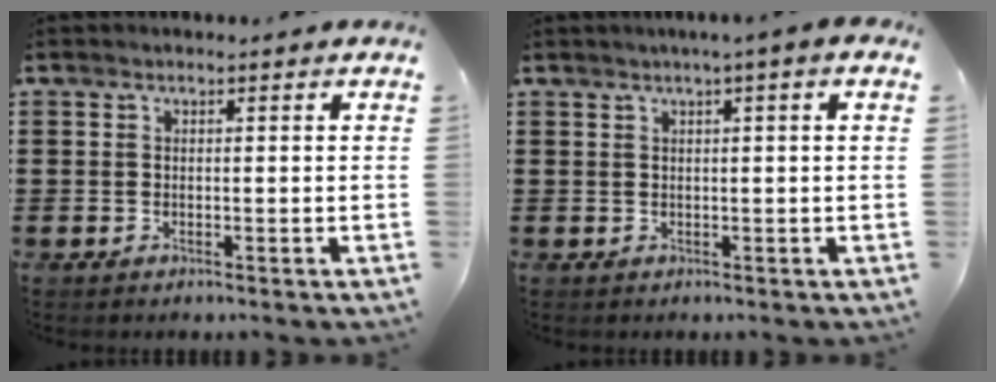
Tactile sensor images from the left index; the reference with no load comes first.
{"total": 1.6, "force": [0.5, -0.3, 1.5], "torque": [-0.027, -0.001, 0.008]}